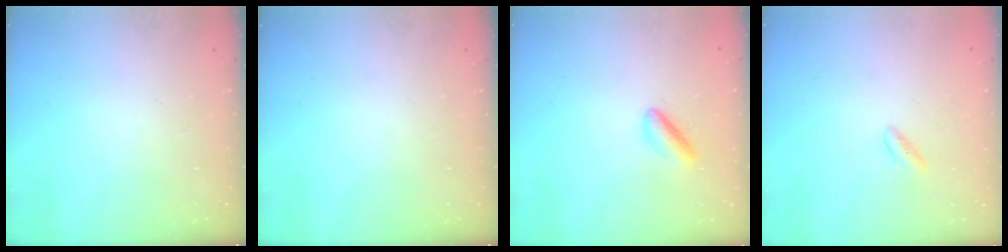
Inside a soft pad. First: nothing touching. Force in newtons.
{"total": 0.0}
{"total": 4.1, "press": 4.1, "slide": 0.3}
{"total": 1.7, "press": 1.4, "slide": 0.9}